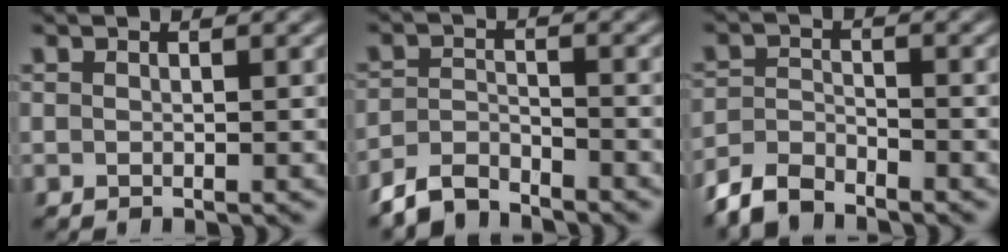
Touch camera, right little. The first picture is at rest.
{"total": 4.1, "force": [-3.7, 1.3, 1.1], "torque": [-0.017, -0.009, -0.065]}
{"total": 3.9, "force": [-3.4, 1.4, 1.1], "torque": [-0.017, -0.006, -0.061]}